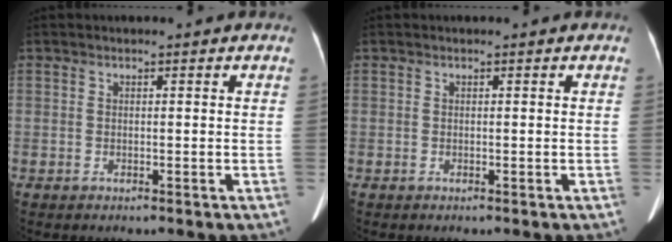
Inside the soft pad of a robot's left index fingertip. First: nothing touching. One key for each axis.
{"total": 0.0}